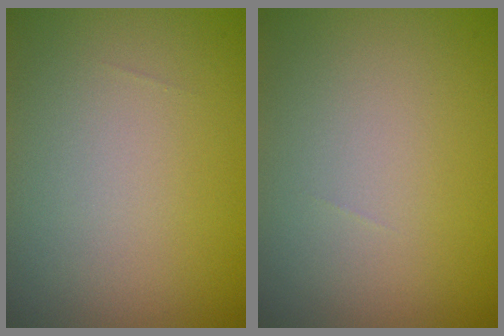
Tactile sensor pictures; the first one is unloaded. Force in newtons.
{"total": 0.0}